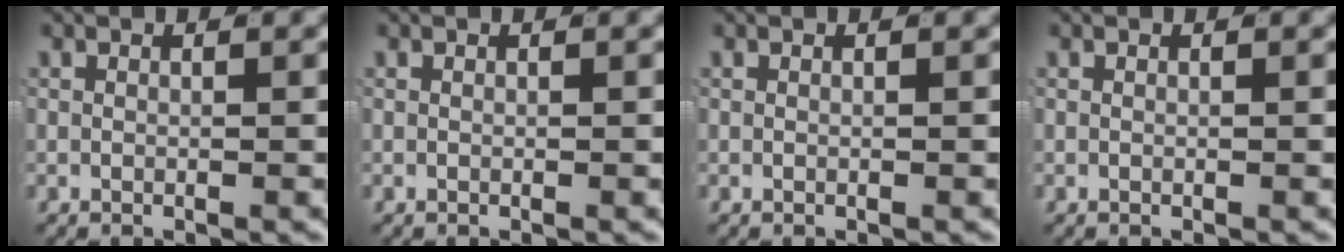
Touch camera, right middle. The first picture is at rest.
{"total": 0.0}
{"total": 0.0}
{"total": 0.0}